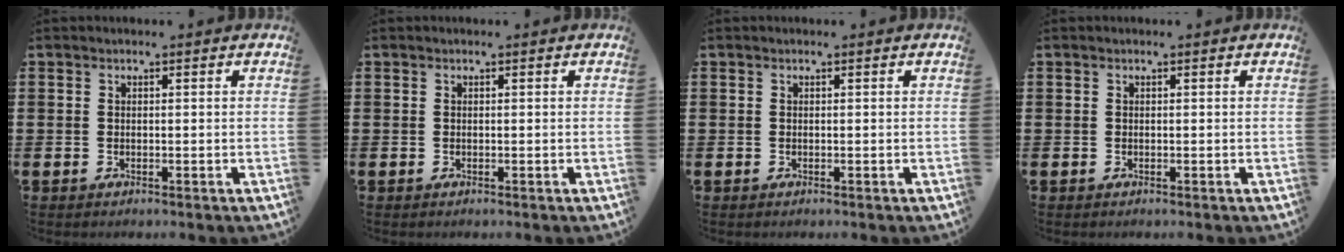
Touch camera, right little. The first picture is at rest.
{"total": 0.0}
{"total": 0.0}
{"total": 0.0}